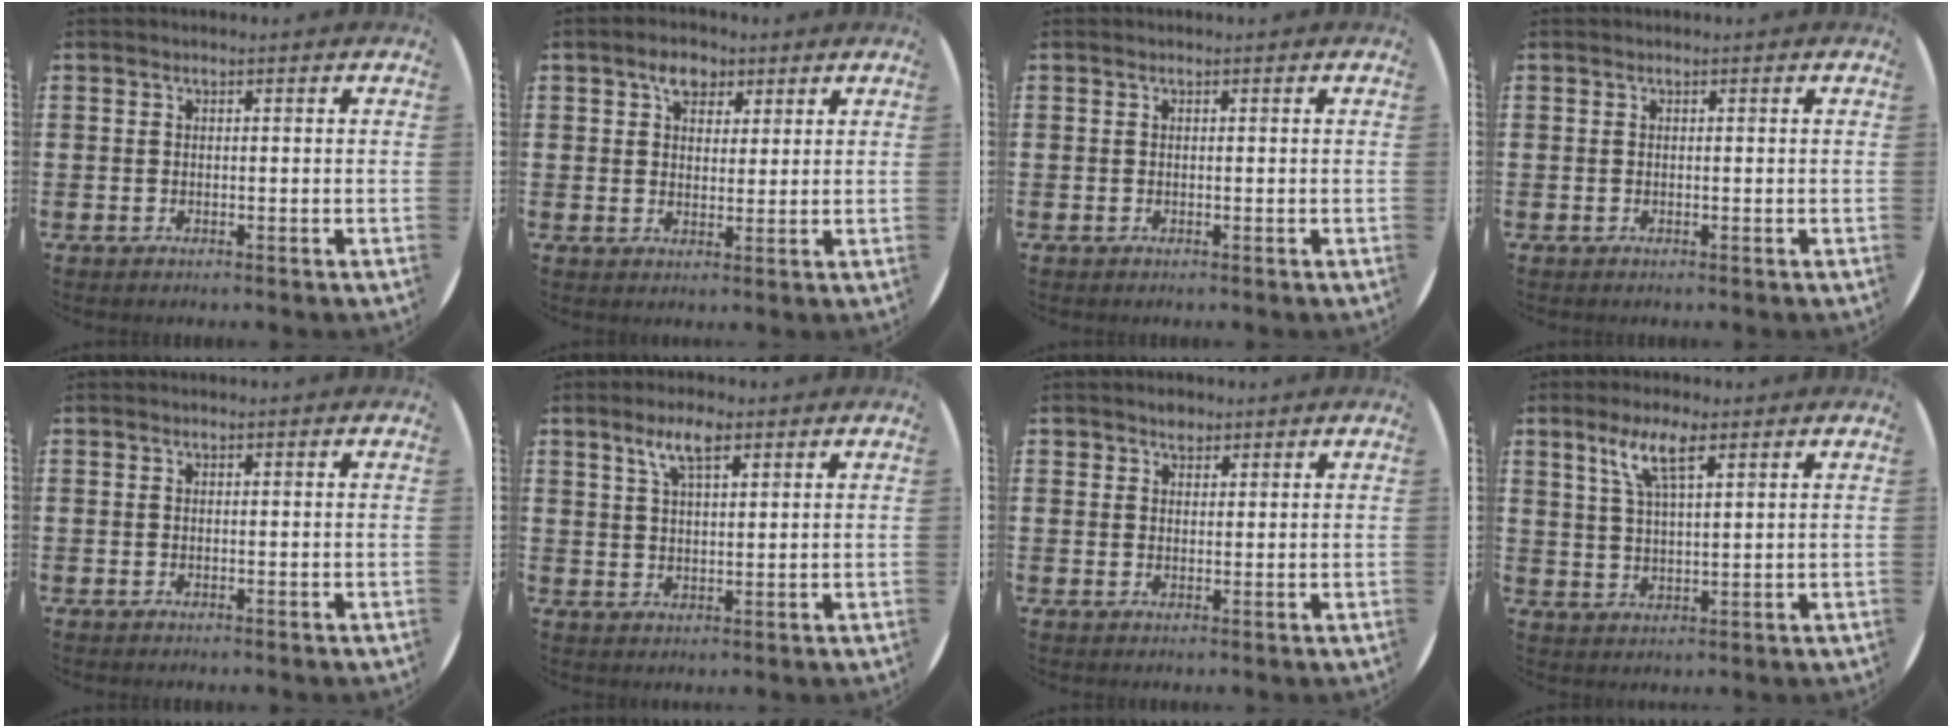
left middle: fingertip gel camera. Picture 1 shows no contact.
{"total": 4.2, "force": [2.8, 2.6, 1.7], "torque": [-0.017, 0.002, 0.047]}
{"total": 0.0}
{"total": 0.0}
{"total": 0.0}
{"total": 5.0, "force": [3.2, 1.7, 3.4], "torque": [-0.060, 0.002, 0.052]}
{"total": 1.0, "force": [0.9, 0.4, 0.0], "torque": [0.008, 0.000, 0.015]}
{"total": 5.9, "force": [3.7, 1.3, 4.4], "torque": [-0.096, 0.009, 0.063]}